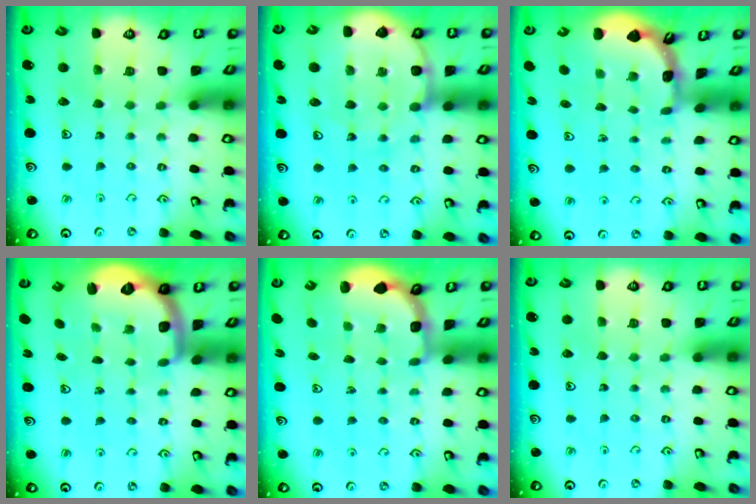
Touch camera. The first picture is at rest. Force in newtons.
{"total": 8.9, "press": 8.8, "slide": 1.3}
{"total": 1.6, "press": 1.6, "slide": 0.1}
{"total": 3.4, "press": 2.6, "slide": 2.1}
{"total": 2.5, "press": 1.9, "slide": 1.6}
{"total": 0.0}